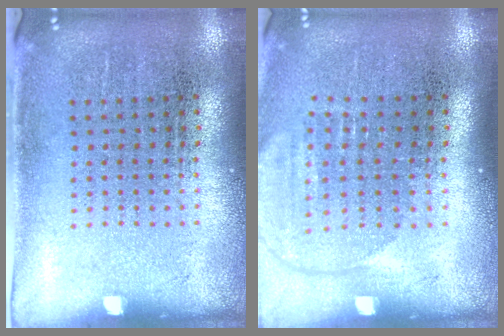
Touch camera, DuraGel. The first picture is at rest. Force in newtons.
{"total": 1.5, "press": 1.3, "slide": 0.6}